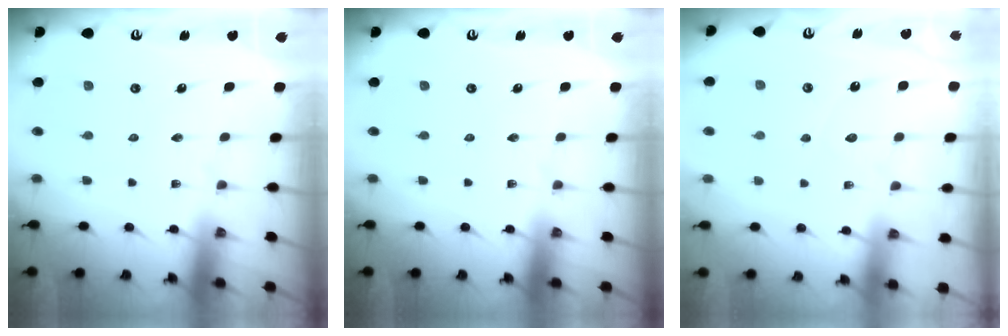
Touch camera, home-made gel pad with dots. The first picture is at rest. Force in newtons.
{"total": 0.0}
{"total": 6.2, "press": 6.2, "slide": 0.5}